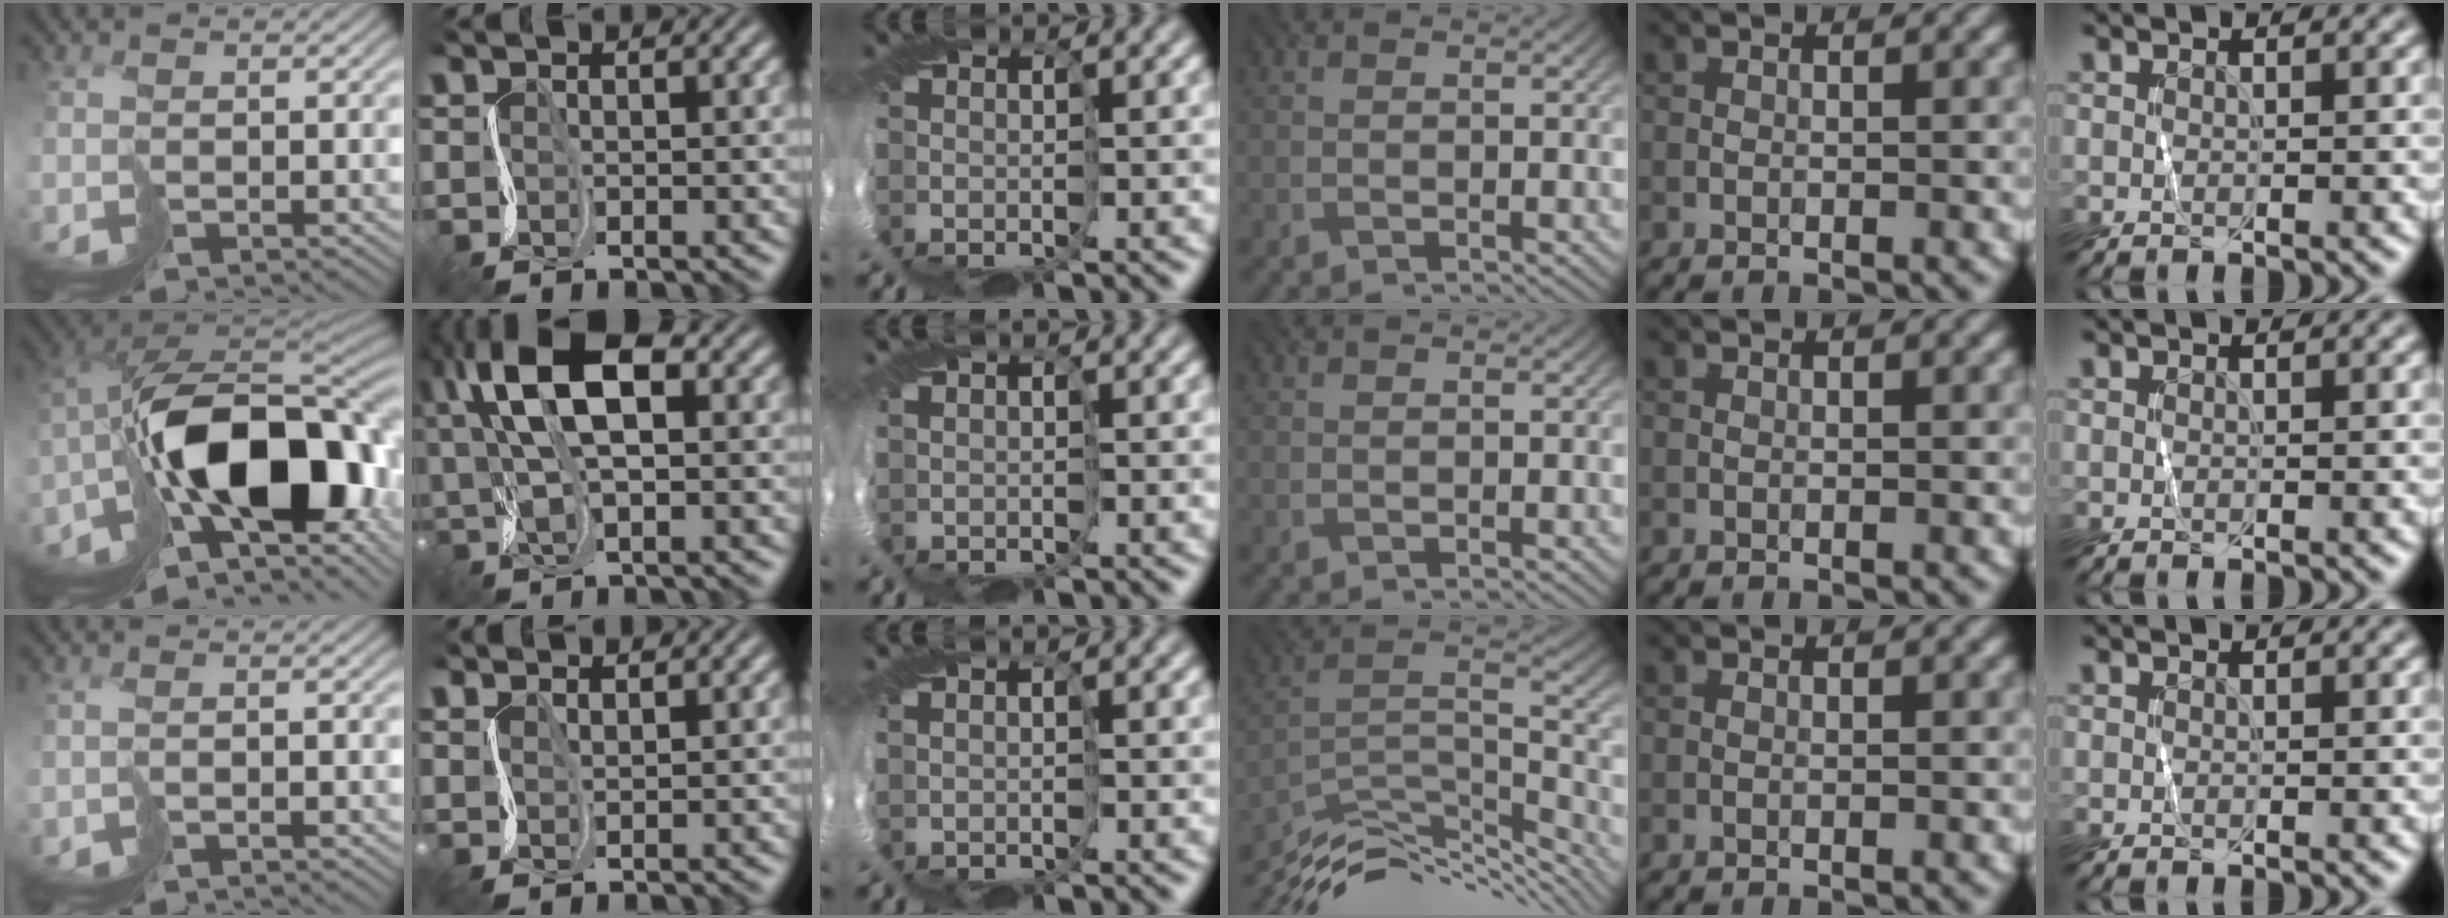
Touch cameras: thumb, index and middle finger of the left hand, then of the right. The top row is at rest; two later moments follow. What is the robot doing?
{"motion": "cut", "object": "wrapping paper"}